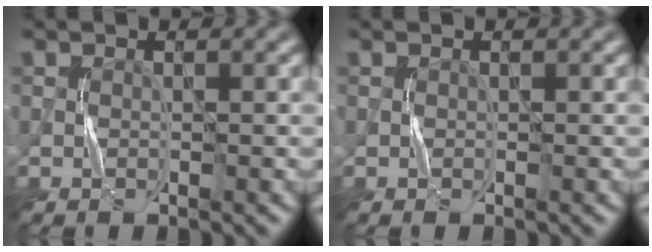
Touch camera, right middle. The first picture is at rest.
{"total": 0.0}